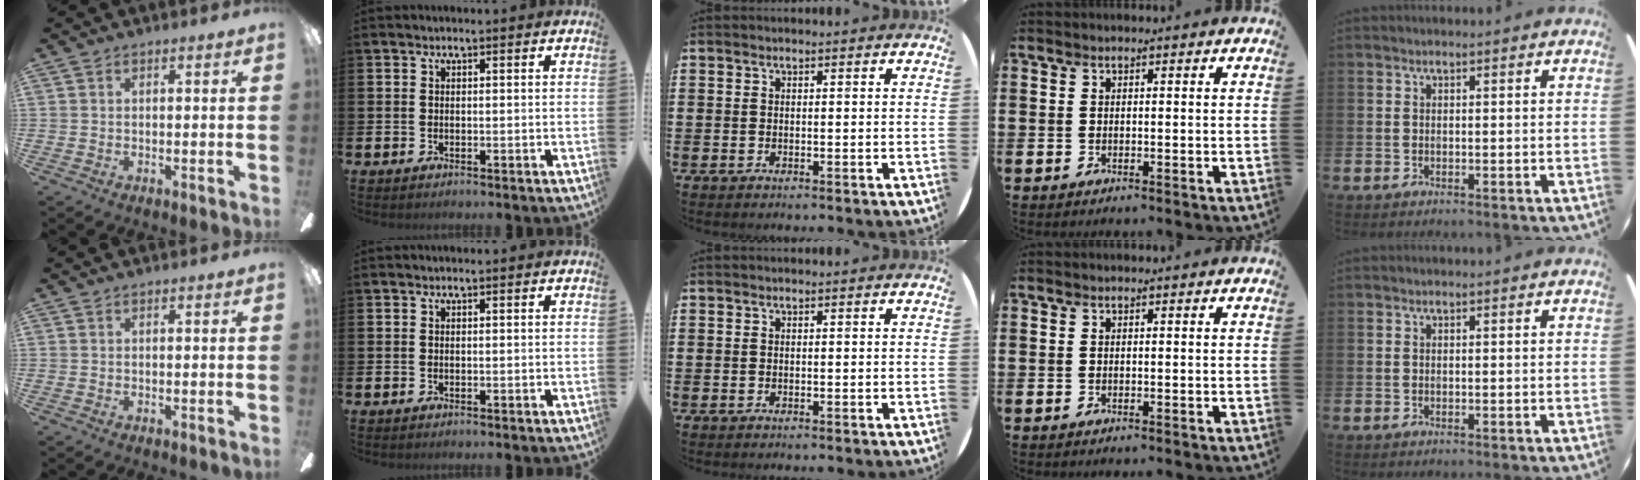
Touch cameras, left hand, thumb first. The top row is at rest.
{}